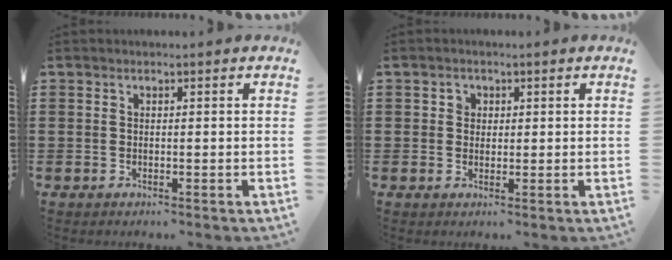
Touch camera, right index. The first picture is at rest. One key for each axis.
{"total": 1.5, "fx": 0.4, "fy": 1.3, "fz": 0.4, "tx": -0.014, "ty": 0.007, "tz": 0.007}